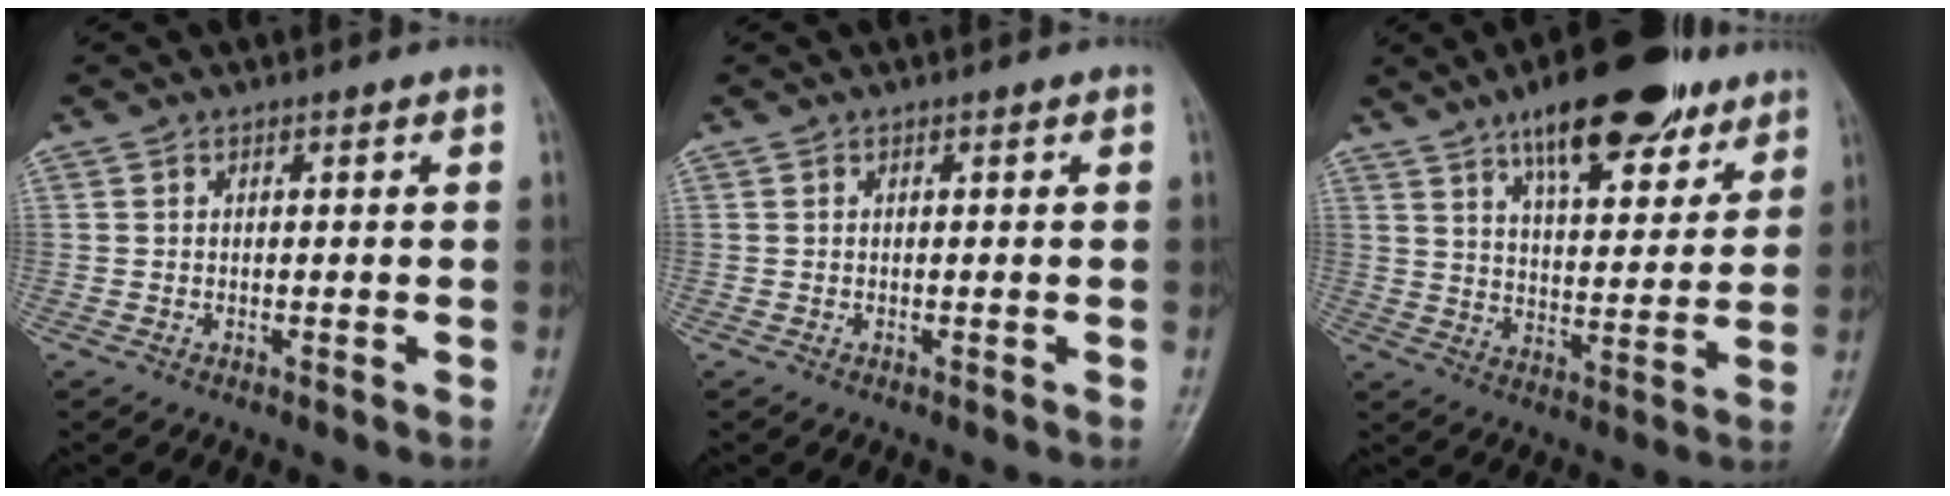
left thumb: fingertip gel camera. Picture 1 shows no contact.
{"total": 0.0}
{"total": 18.0, "force": [11.5, 6.9, 11.9], "torque": [-0.135, -0.047, 0.181]}